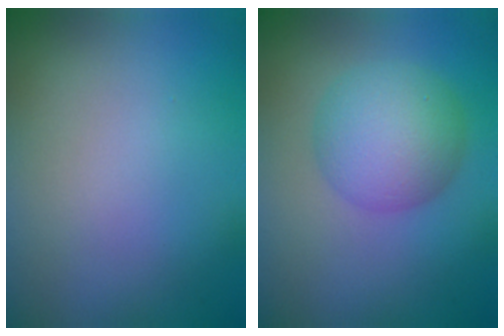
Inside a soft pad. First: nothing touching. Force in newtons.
{"total": 5.7, "press": 5.7, "slide": 0.1}